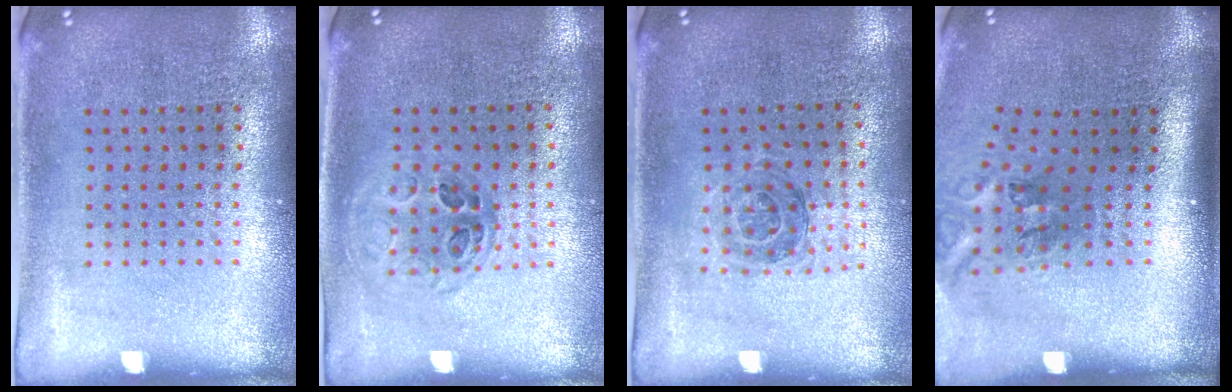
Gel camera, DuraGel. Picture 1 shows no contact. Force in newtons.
{"total": 1.0, "press": 0.9, "slide": 0.4}
{"total": 1.0, "press": 1.0, "slide": 0.2}
{"total": 2.1, "press": 1.3, "slide": 1.6}